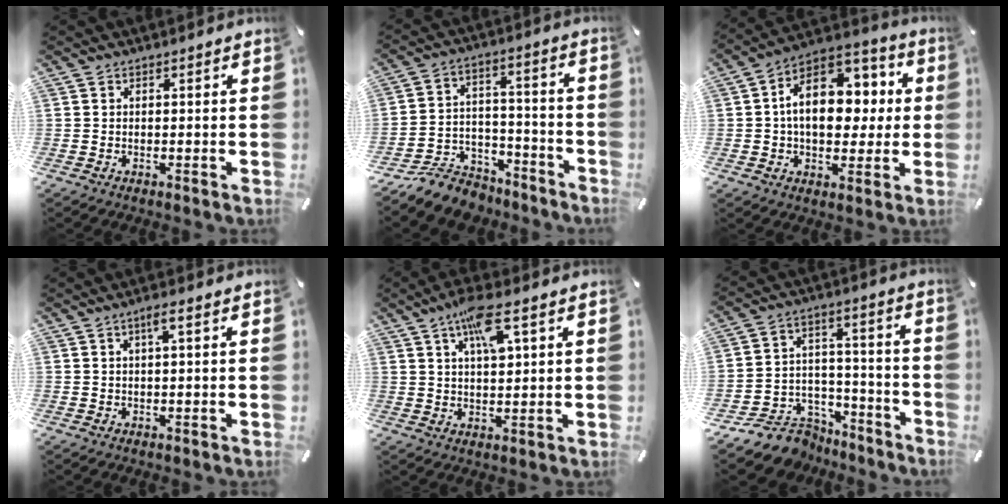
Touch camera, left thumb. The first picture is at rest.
{"total": 11.4, "force": [-9.3, 5.9, 3.1], "torque": [-0.042, 0.067, -0.170]}
{"total": 15.5, "force": [1.6, 11.1, 10.7], "torque": [-0.170, 0.000, 0.029]}
{"total": 2.5, "force": [0.6, 0.3, 2.4], "torque": [-0.046, 0.002, 0.008]}
{"total": 9.5, "force": [4.4, 3.0, 7.9], "torque": [-0.143, 0.000, 0.073]}
{"total": 11.6, "force": [-8.4, 7.6, 2.6], "torque": [-0.034, 0.059, -0.144]}